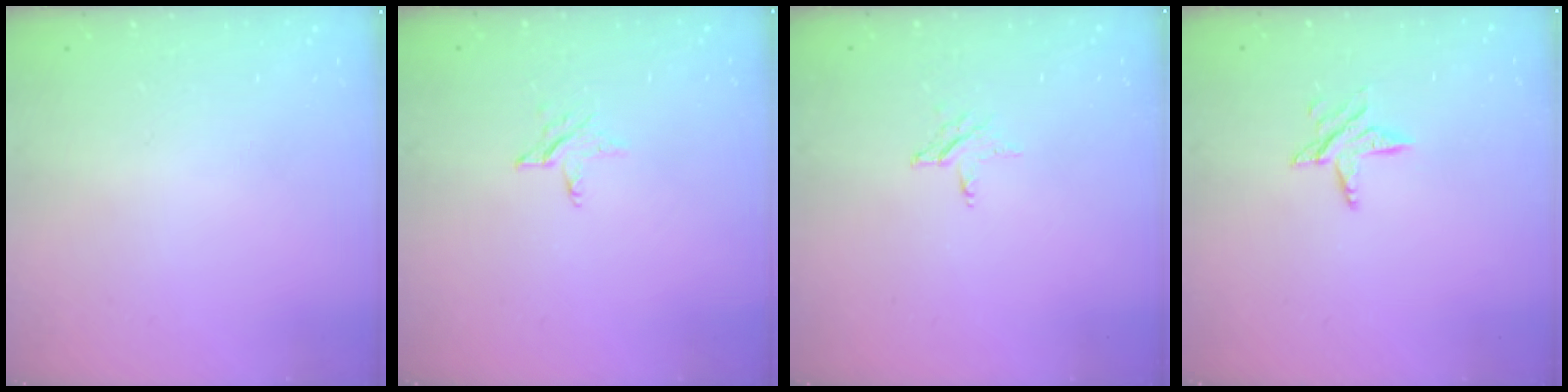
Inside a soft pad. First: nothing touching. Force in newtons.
{"total": 2.9, "press": 2.9, "slide": 0.2}
{"total": 3.1, "press": 3.1, "slide": 0.3}
{"total": 5.9, "press": 5.9, "slide": 0.6}